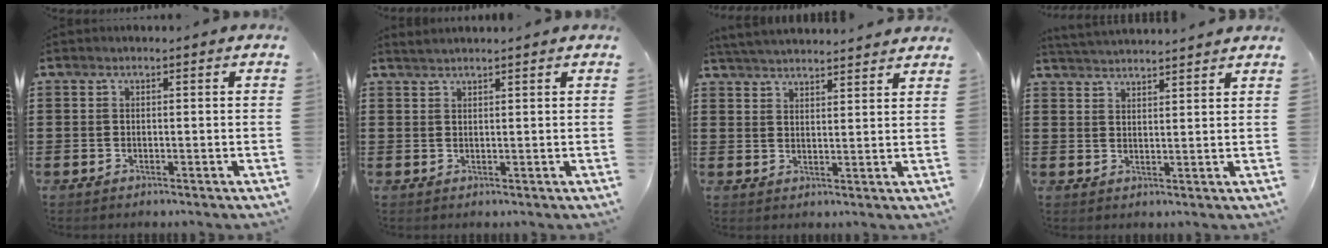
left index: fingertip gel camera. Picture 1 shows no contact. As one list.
[{"total": 1.4, "force": [1.3, -0.1, 0.2], "torque": [-0.006, 0.001, 0.026]}, {"total": 3.9, "force": [3.8, -0.2, 0.4], "torque": [-0.020, -0.014, 0.070]}, {"total": 3.1, "force": [3.1, -0.4, -0.1], "torque": [-0.009, -0.010, 0.056]}]